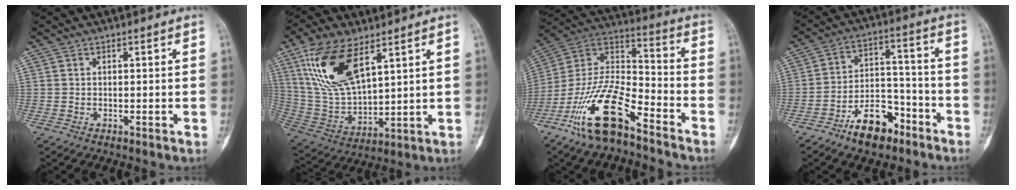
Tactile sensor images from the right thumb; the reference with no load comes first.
{"total": 16.6, "force": [8.4, 7.3, 12.3], "torque": [-0.232, -0.029, 0.173]}
{"total": 18.2, "force": [-11.5, 6.5, 12.5], "torque": [-0.233, 0.074, -0.220]}
{"total": 11.4, "force": [-7.5, 6.0, 6.2], "torque": [-0.075, 0.066, -0.130]}